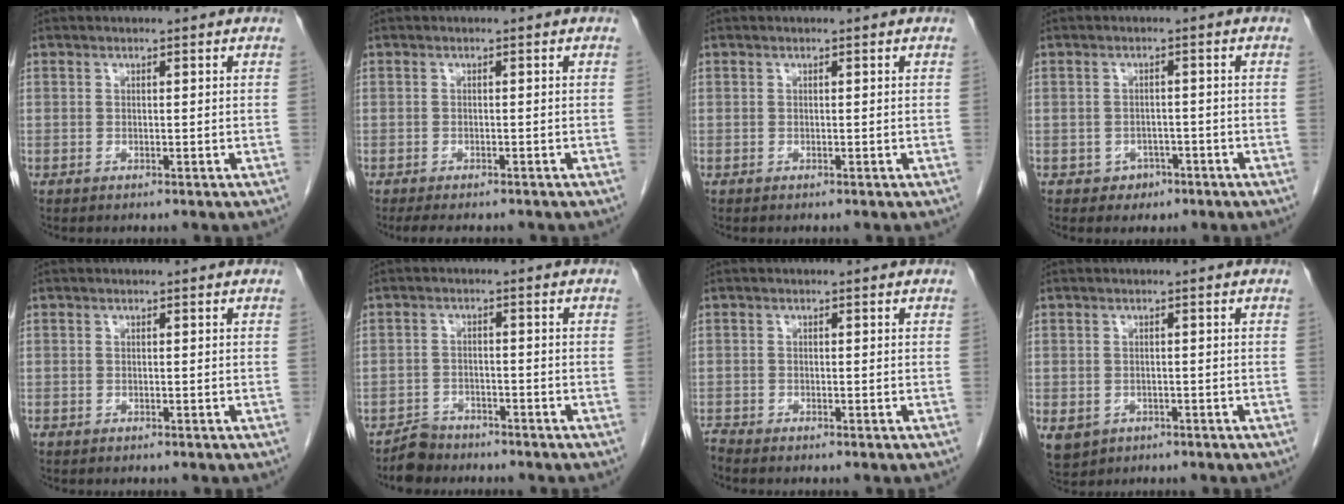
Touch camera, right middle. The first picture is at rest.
{"total": 5.3, "force": [-4.5, 1.5, 2.4], "torque": [-0.032, -0.010, -0.062]}
{"total": 0.0}
{"total": 2.6, "force": [-1.4, 2.1, 0.4], "torque": [-0.003, 0.011, -0.012]}
{"total": 0.0}
{"total": 3.6, "force": [-3.2, 1.6, -0.1], "torque": [-0.009, 0.001, -0.057]}
{"total": 1.0, "force": [-0.9, -0.1, -0.1], "torque": [-0.005, -0.006, -0.020]}
{"total": 6.2, "force": [-2.9, 5.2, 2.0], "torque": [-0.053, -0.005, -0.038]}